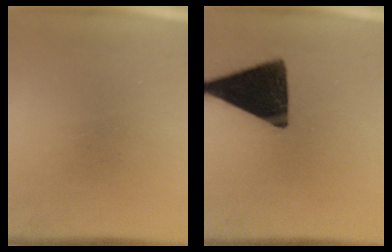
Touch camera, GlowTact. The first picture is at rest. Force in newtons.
{"total": 16.3}